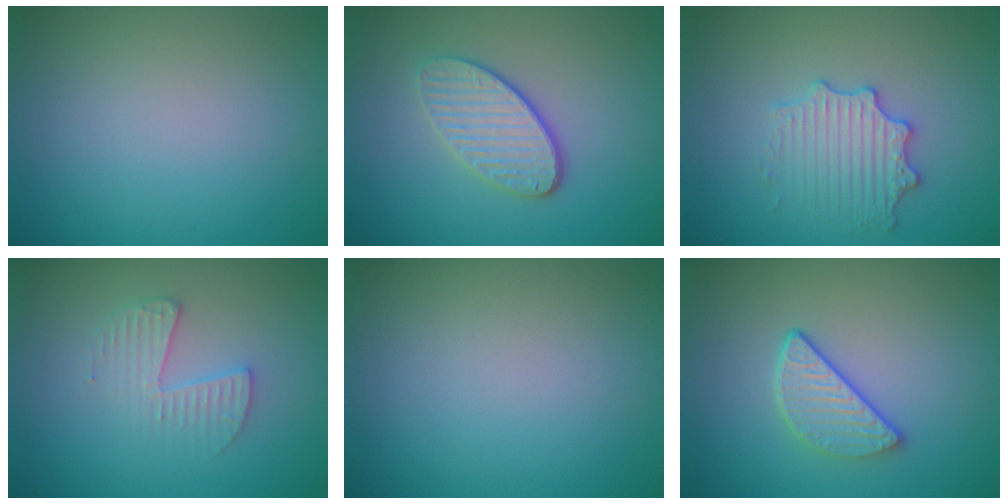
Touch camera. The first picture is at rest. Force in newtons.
{"total": 3.7, "press": 3.2, "slide": 1.9}
{"total": 2.9, "press": 2.8, "slide": 0.5}
{"total": 2.3, "press": 2.3, "slide": 0.3}
{"total": 0.0}
{"total": 3.2, "press": 2.6, "slide": 2.0}